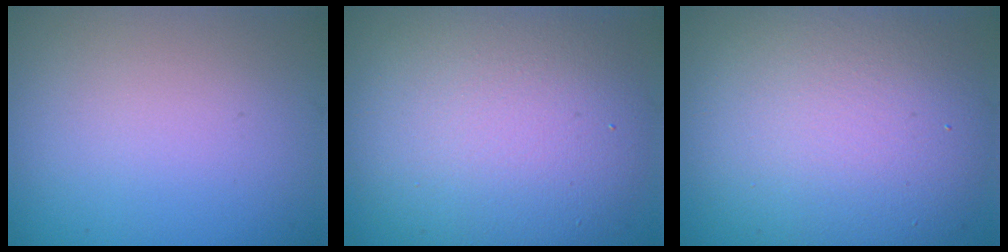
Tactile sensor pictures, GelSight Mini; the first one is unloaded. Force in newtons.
{"total": 10.5, "press": 10.5, "slide": 0.9}
{"total": 11.1, "press": 11.0, "slide": 1.2}